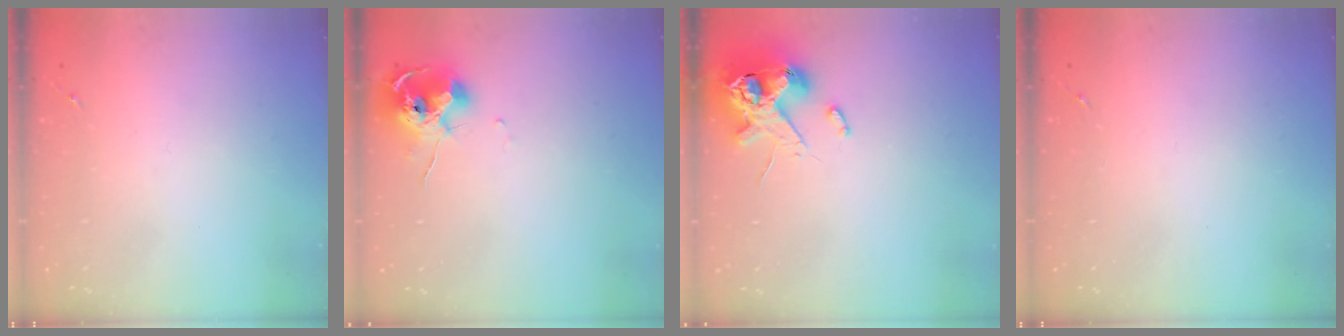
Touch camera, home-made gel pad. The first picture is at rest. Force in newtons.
{"total": 10.4, "press": 10.3, "slide": 1.2}
{"total": 12.3, "press": 12.1, "slide": 1.9}
{"total": 0.0}